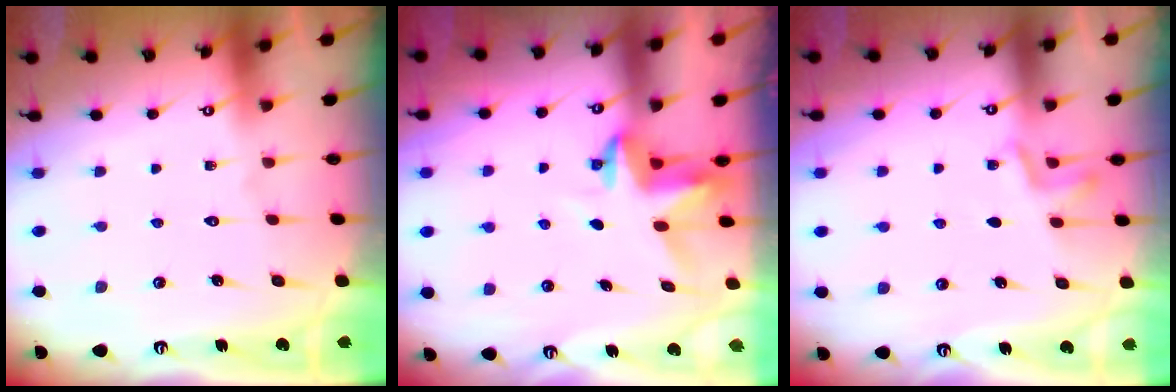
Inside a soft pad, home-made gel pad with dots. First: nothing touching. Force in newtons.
{"total": 3.7, "press": 3.7, "slide": 0.3}
{"total": 3.6, "press": 3.4, "slide": 1.2}